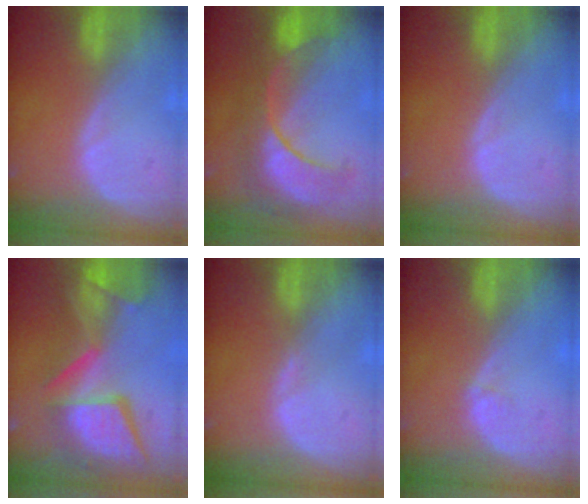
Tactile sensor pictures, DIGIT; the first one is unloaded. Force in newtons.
{"total": 9.1, "press": 9.1, "slide": 0.7}
{"total": 0.0}
{"total": 13.8, "press": 11.3, "slide": 8.0}
{"total": 0.7, "press": 0.7, "slide": 0.2}
{"total": 0.5, "press": 0.5, "slide": 0.2}